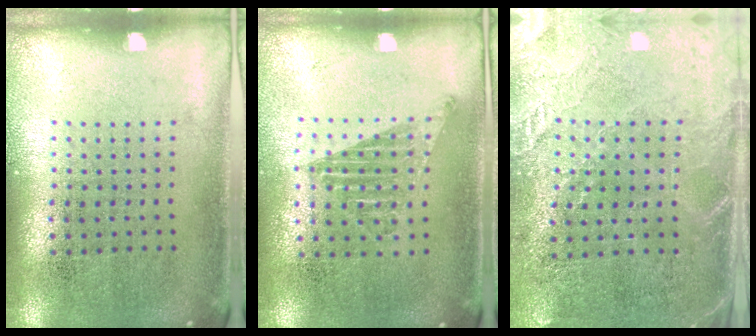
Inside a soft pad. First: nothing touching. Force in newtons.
{"total": 1.3, "press": 1.0, "slide": 0.8}
{"total": 3.0, "press": 2.7, "slide": 1.2}